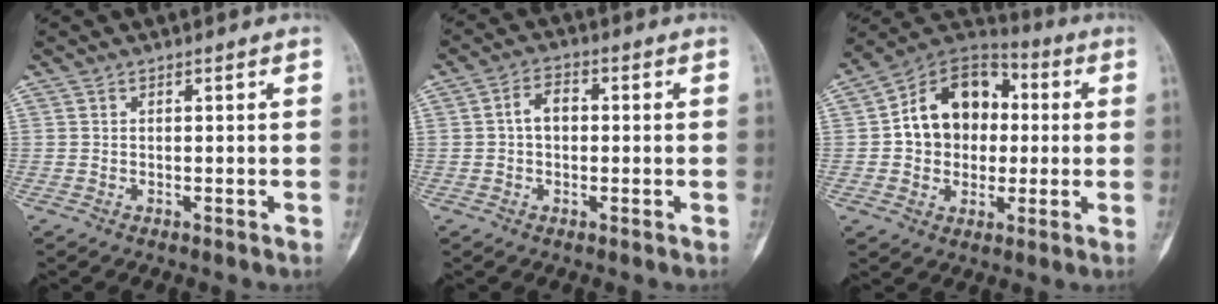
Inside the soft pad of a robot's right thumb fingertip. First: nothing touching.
{"total": 4.5, "force": [0.2, 2.9, 3.3], "torque": [-0.054, 0.017, 0.000]}
{"total": 16.1, "force": [1.1, 12.5, 10.0], "torque": [-0.112, 0.027, 0.010]}